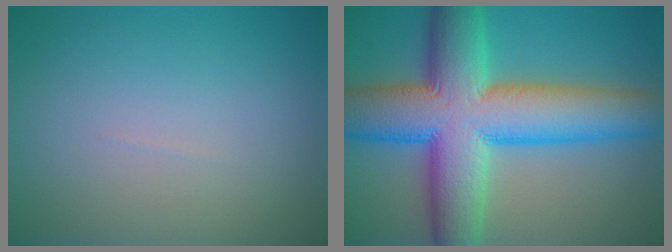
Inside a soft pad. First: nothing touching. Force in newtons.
{"total": 13.9, "press": 13.9, "slide": 0.5}